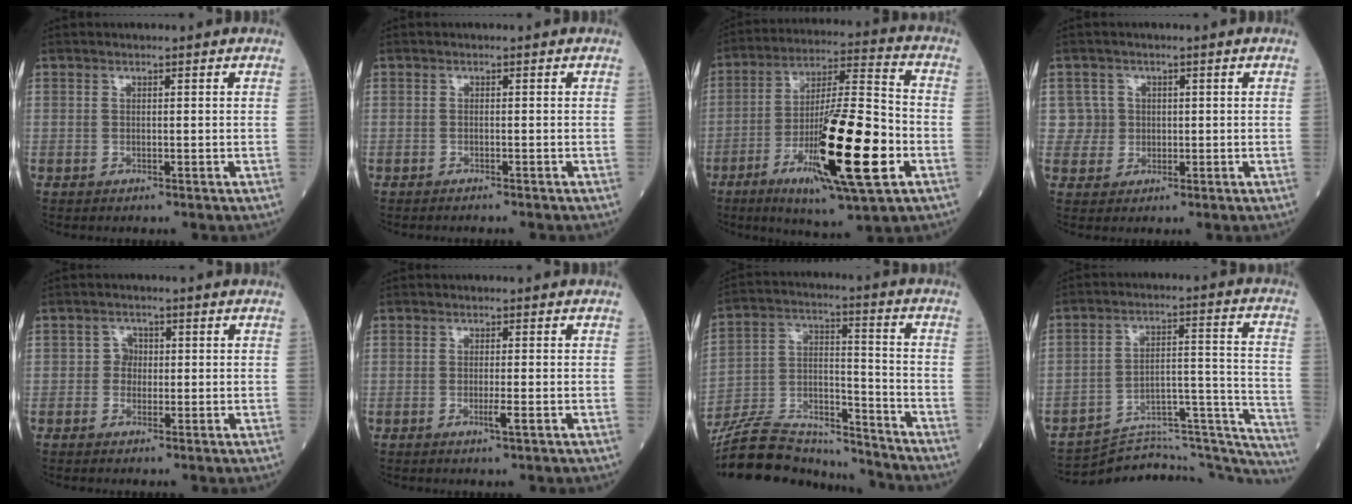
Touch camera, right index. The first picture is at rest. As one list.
[{"total": 2.3, "force": [-2.0, 0.0, 1.1], "torque": [-0.015, -0.001, -0.023]}, {"total": 19.7, "force": [-6.7, 2.1, 18.5], "torque": [-0.331, -0.021, -0.107]}, {"total": 3.0, "force": [0.5, 3.0, -0.4], "torque": [0.019, 0.007, 0.008]}, {"total": 1.7, "force": [-0.1, 1.6, 0.7], "torque": [-0.005, 0.007, -0.004]}, {"total": 1.7, "force": [-0.6, -0.2, 1.6], "torque": [-0.033, -0.004, -0.009]}, {"total": 19.2, "force": [-18.1, 3.7, 5.3], "torque": [-0.123, 0.017, -0.303]}, {"total": 25.0, "force": [-23.9, 4.1, 5.9], "torque": [-0.040, 0.056, -0.309]}]